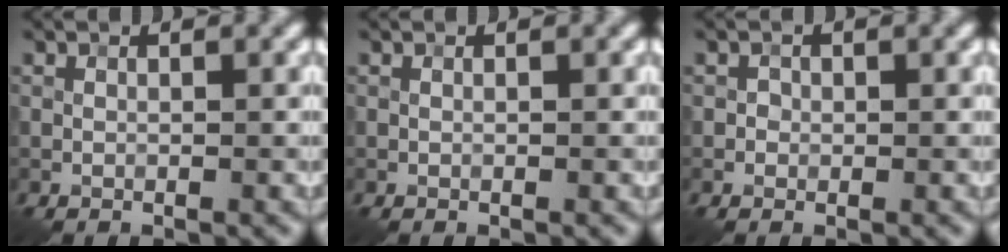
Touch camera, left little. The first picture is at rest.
{"total": 0.0}
{"total": 0.7, "force": [-0.1, 0.6, 0.1], "torque": [0.004, -0.002, -0.004]}